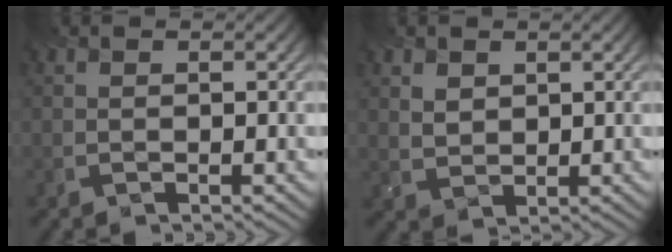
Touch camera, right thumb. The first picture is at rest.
{"total": 2.5, "force": [1.4, 1.8, 1.0], "torque": [-0.032, -0.005, 0.029]}